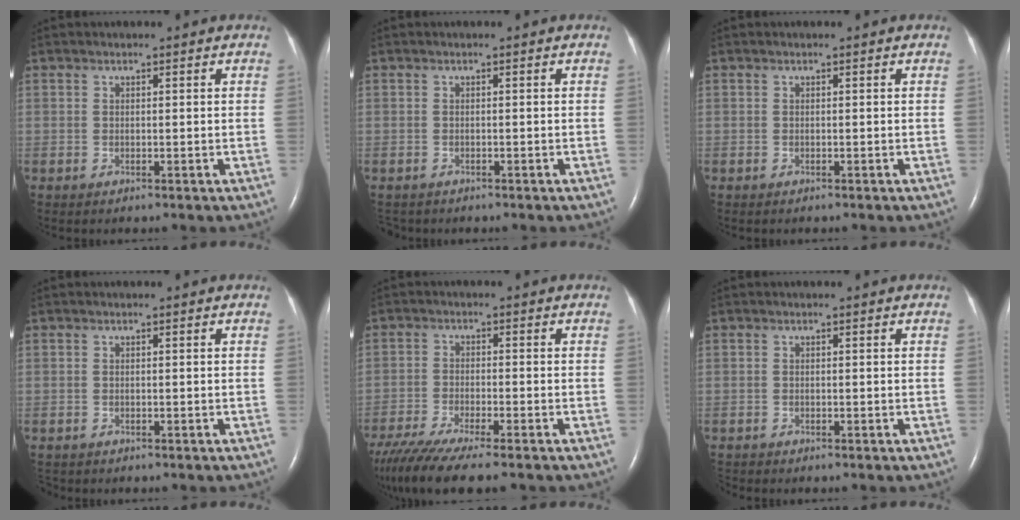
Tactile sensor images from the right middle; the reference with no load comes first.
{"total": 2.2, "force": [-1.9, 1.2, 0.3], "torque": [-0.007, -0.003, -0.026]}
{"total": 0.0}
{"total": 2.0, "force": [-1.7, 1.0, 0.4], "torque": [-0.009, -0.004, -0.021]}
{"total": 11.8, "force": [-9.6, 0.7, 6.7], "torque": [-0.115, -0.028, -0.159]}
{"total": 0.7, "force": [-0.7, 0.0, -0.2], "torque": [0.000, -0.004, -0.011]}